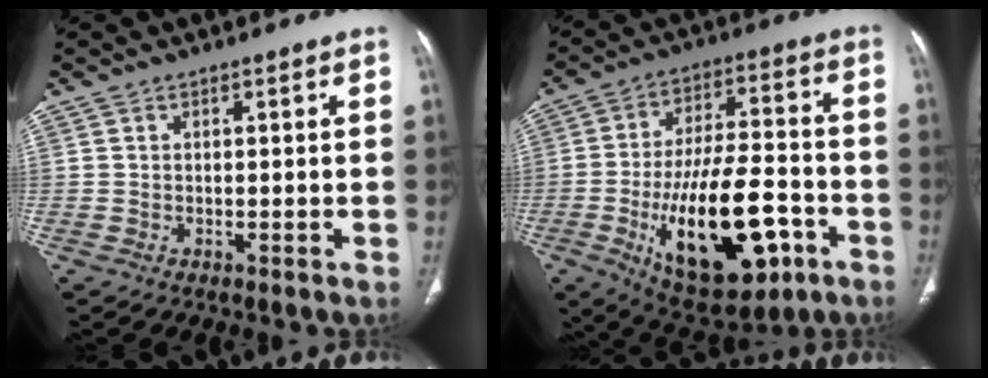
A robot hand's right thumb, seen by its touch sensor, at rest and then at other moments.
{"total": 22.9, "force": [-7.8, 10.2, 18.9], "torque": [-0.305, 0.028, -0.107]}